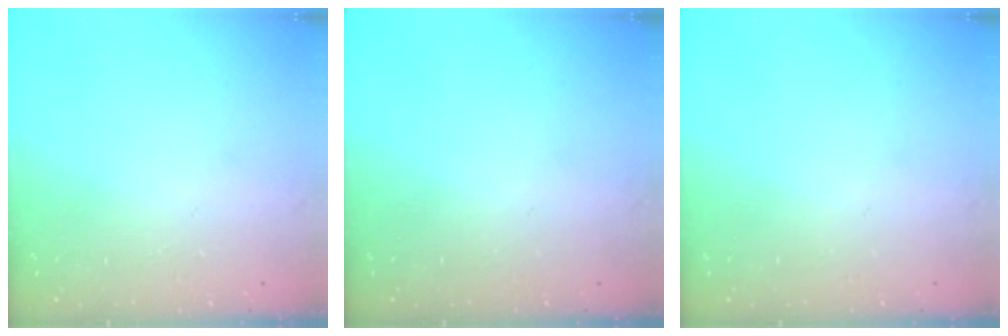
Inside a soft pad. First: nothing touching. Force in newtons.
{"total": 0.0}
{"total": 0.0}